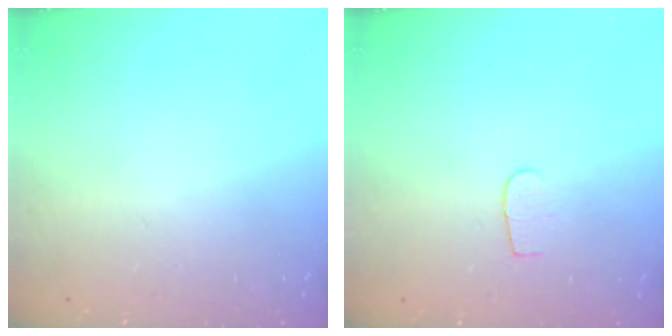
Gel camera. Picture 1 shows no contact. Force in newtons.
{"total": 3.2, "press": 3.2, "slide": 0.3}